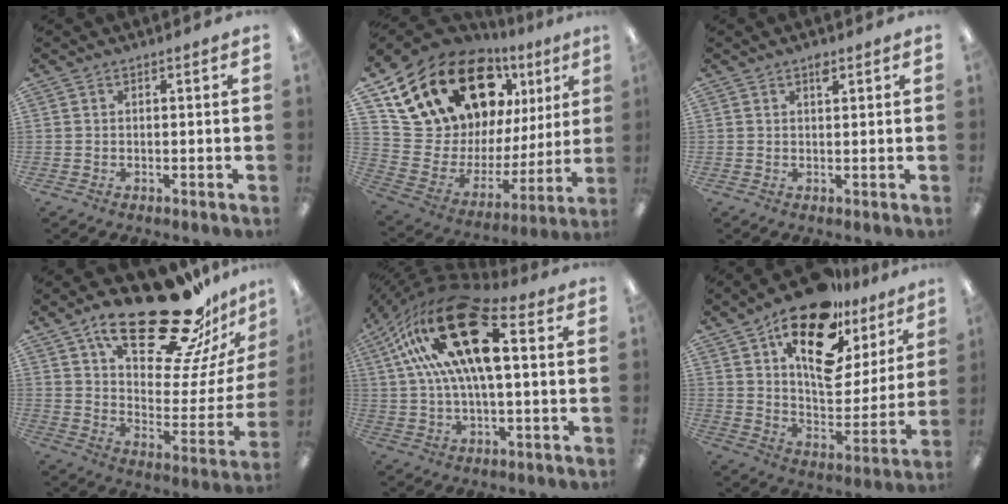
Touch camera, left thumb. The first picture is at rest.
{"total": 21.2, "force": [14.4, 11.3, 10.7], "torque": [-0.204, -0.092, 0.267]}
{"total": 1.7, "force": [1.2, 0.6, 1.0], "torque": [-0.016, -0.002, 0.019]}
{"total": 27.2, "force": [18.7, 9.5, 17.3], "torque": [-0.257, -0.119, 0.309]}
{"total": 25.9, "force": [8.1, 11.6, 21.7], "torque": [-0.400, -0.014, 0.137]}
{"total": 21.1, "force": [13.3, 10.4, 12.6], "torque": [-0.190, -0.084, 0.230]}